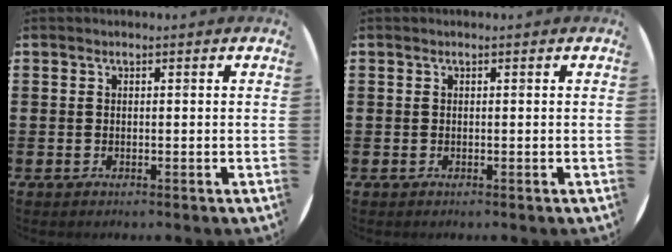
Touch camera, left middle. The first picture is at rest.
{"total": 0.0}